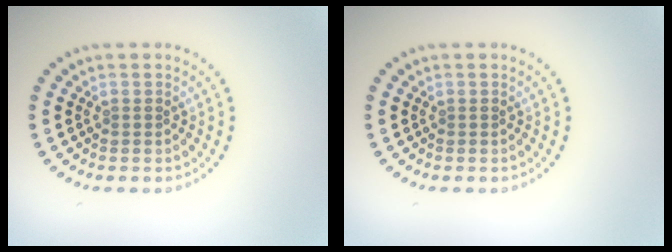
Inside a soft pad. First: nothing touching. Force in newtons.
{"total": 0.0}